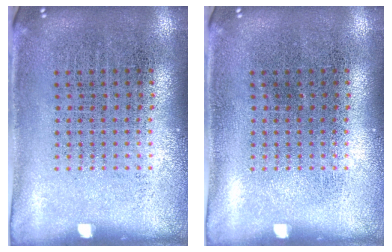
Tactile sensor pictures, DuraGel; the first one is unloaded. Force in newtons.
{"total": 0.0}